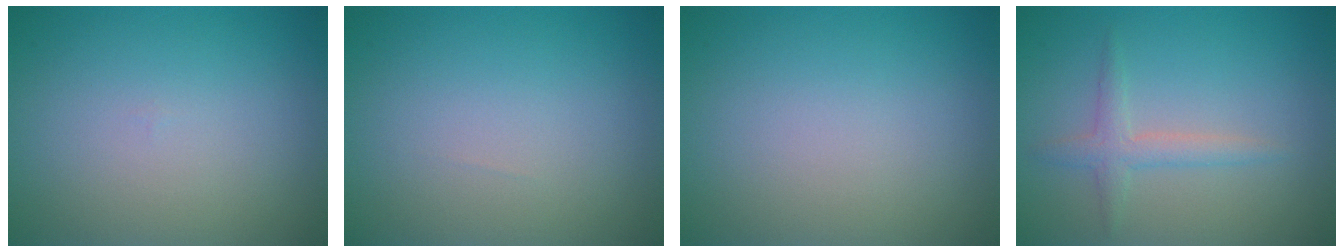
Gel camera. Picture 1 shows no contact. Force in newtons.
{"total": 0.0}
{"total": 0.0}
{"total": 2.0, "press": 2.0, "slide": 0.1}